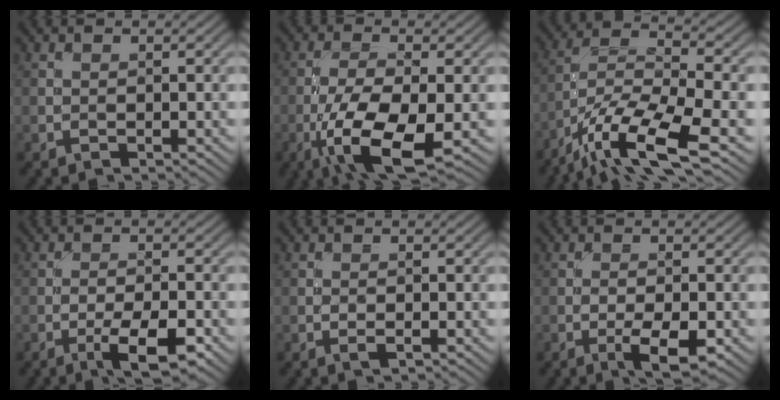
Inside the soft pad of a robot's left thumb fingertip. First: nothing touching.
{"total": 10.6, "force": [-4.2, 3.7, 9.0], "torque": [-0.179, -0.012, -0.079]}
{"total": 13.1, "force": [-8.1, 3.6, 9.7], "torque": [-0.190, -0.008, -0.159]}
{"total": 5.6, "force": [-2.9, 1.5, 4.5], "torque": [-0.079, 0.005, -0.048]}
{"total": 0.9, "force": [-0.2, 0.3, 0.9], "torque": [-0.017, 0.000, -0.006]}
{"total": 4.2, "force": [-1.8, 1.3, 3.5], "torque": [-0.061, 0.000, -0.029]}